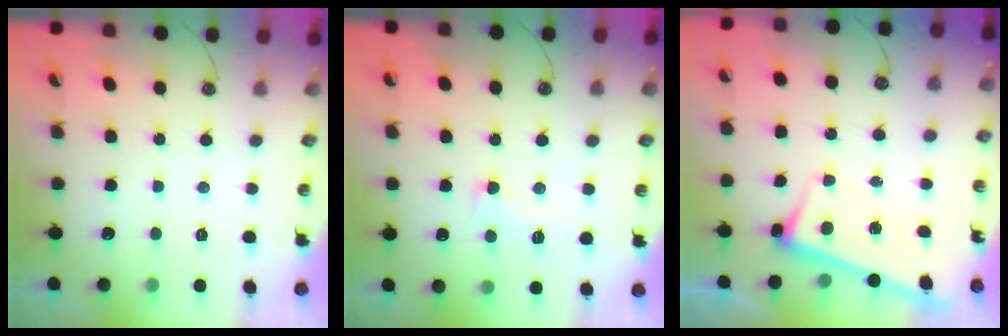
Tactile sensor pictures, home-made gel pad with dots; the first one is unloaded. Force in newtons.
{"total": 1.1, "press": 0.7, "slide": 0.9}
{"total": 2.7, "press": 2.7, "slide": 0.4}